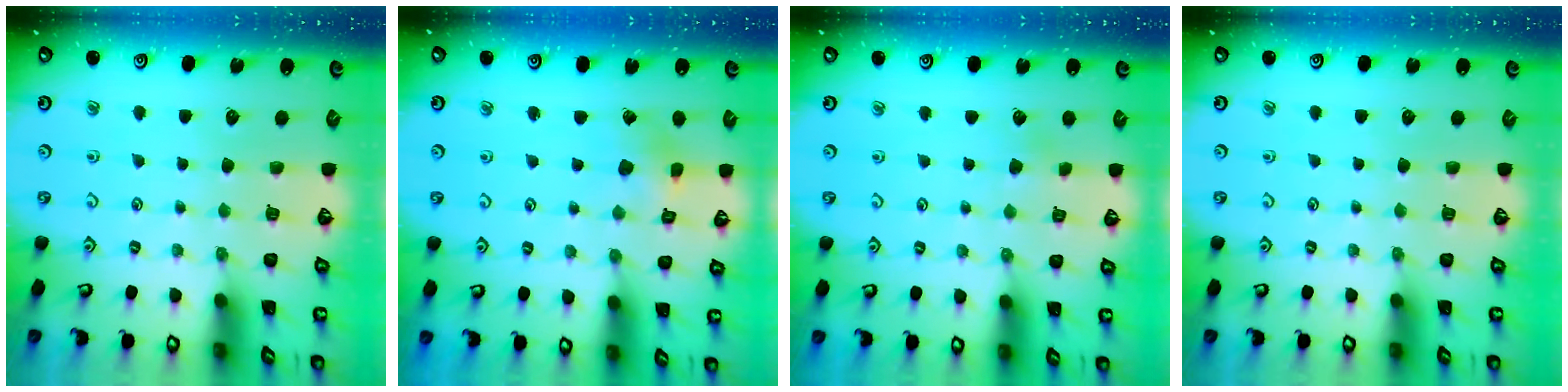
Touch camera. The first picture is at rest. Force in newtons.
{"total": 2.8, "press": 2.8, "slide": 0.3}
{"total": 1.6, "press": 1.6, "slide": 0.0}
{"total": 0.0}